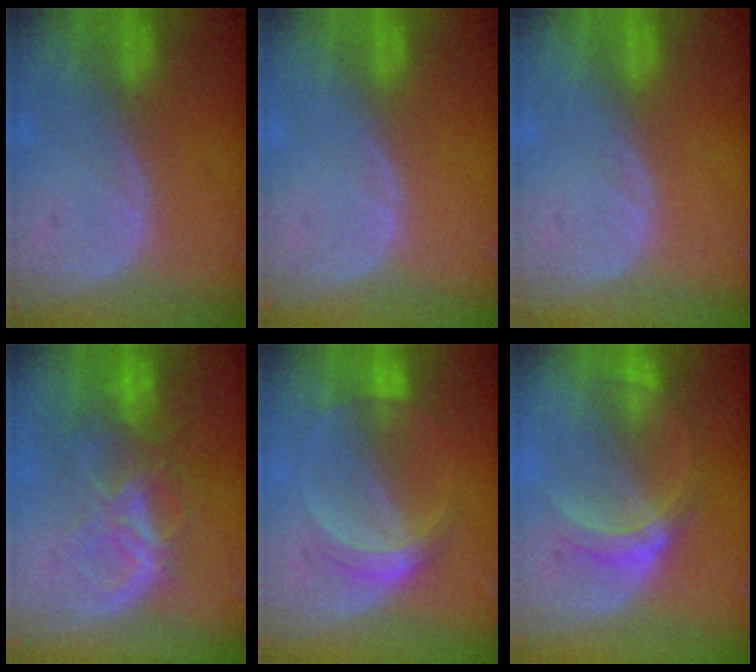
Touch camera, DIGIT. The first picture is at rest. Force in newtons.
{"total": 0.0}
{"total": 0.0}
{"total": 8.7, "press": 7.5, "slide": 4.3}
{"total": 5.1, "press": 4.7, "slide": 2.0}
{"total": 5.2, "press": 5.0, "slide": 1.4}